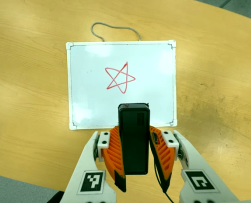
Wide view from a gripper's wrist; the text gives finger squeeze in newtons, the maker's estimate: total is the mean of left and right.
{"total": 4.6, "left": 3.6, "right": 5.7}